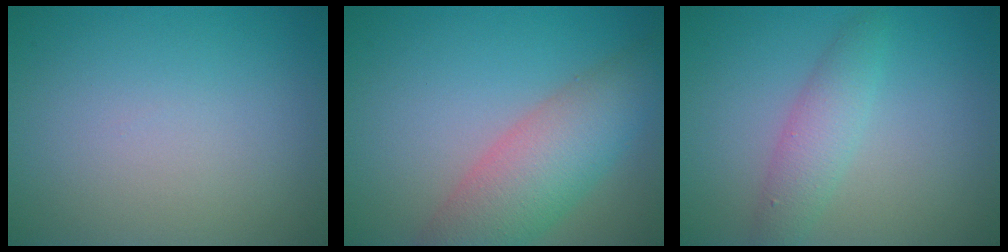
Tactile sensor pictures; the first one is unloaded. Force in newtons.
{"total": 6.7, "press": 6.7, "slide": 0.4}
{"total": 2.8, "press": 2.8, "slide": 0.1}